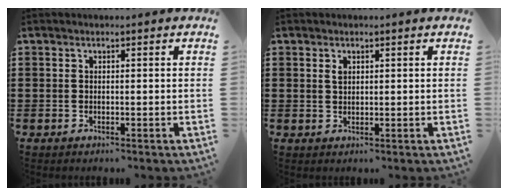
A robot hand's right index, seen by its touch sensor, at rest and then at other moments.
{"total": 1.3, "force": [0.6, 0.7, 0.9], "torque": [-0.019, 0.004, 0.010]}